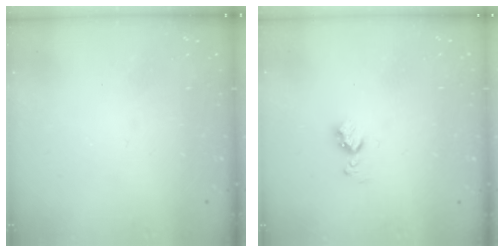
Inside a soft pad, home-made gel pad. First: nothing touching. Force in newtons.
{"total": 4.9, "press": 4.9, "slide": 0.5}